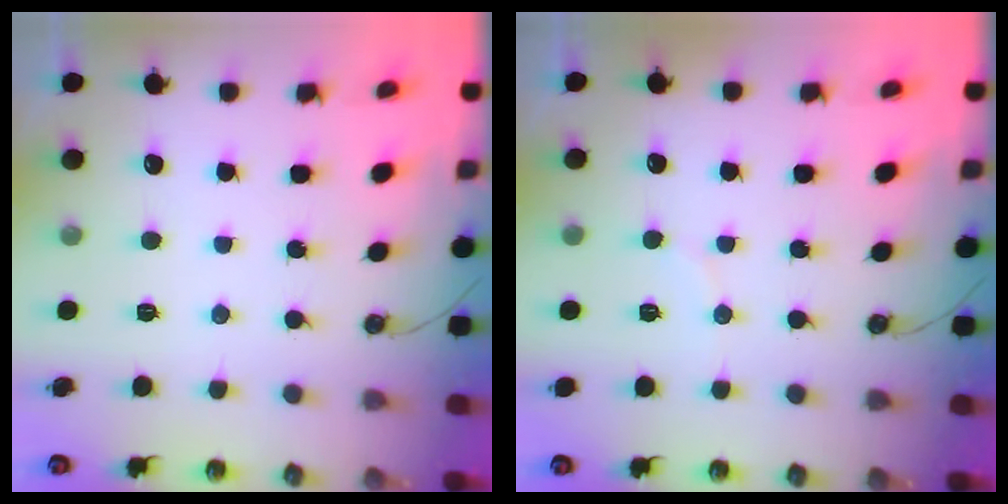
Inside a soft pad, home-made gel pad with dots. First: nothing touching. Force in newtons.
{"total": 2.9, "press": 2.9, "slide": 0.3}